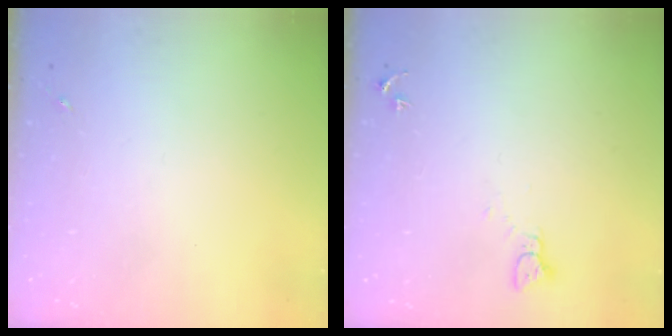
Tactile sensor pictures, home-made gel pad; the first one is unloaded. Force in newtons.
{"total": 2.2, "press": 2.2, "slide": 0.2}